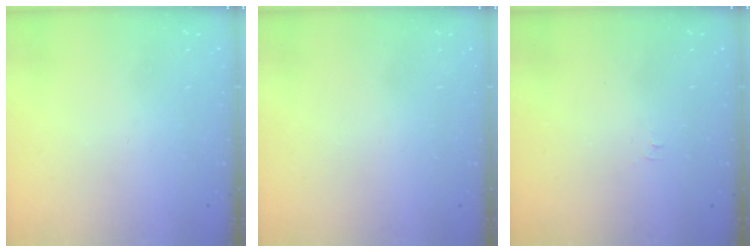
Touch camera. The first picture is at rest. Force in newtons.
{"total": 1.6, "press": 1.6, "slide": 0.1}
{"total": 5.2, "press": 5.1, "slide": 0.6}